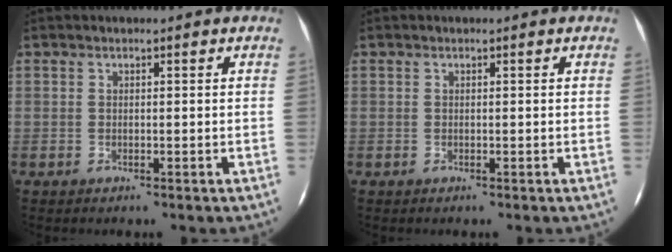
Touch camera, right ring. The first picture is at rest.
{"total": 0.0}